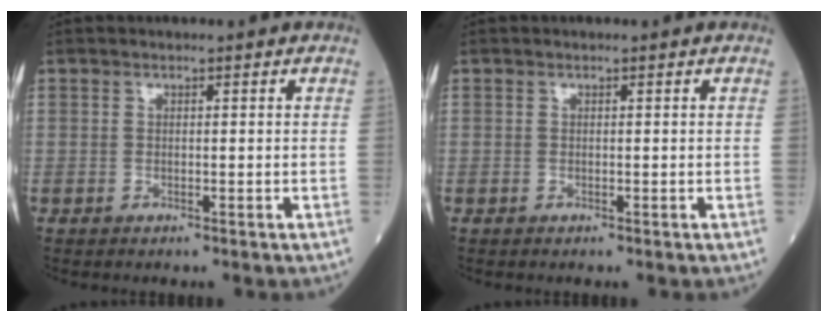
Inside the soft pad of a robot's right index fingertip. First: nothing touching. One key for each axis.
{"total": 0.0}